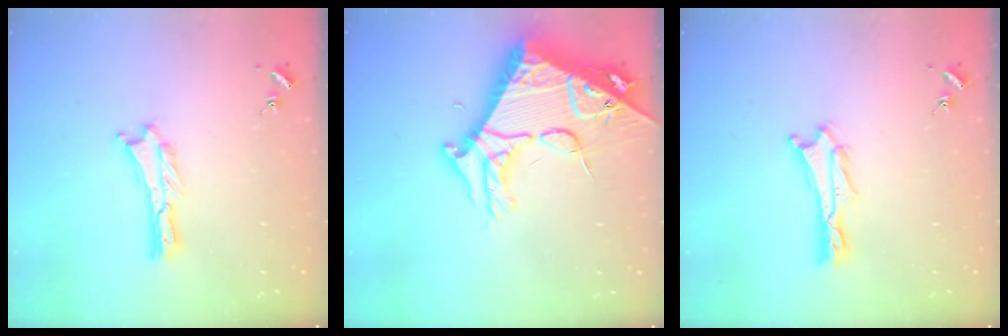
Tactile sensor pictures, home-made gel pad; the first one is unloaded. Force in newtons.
{"total": 12.0, "press": 11.9, "slide": 1.3}
{"total": 0.9, "press": 0.9, "slide": 0.2}